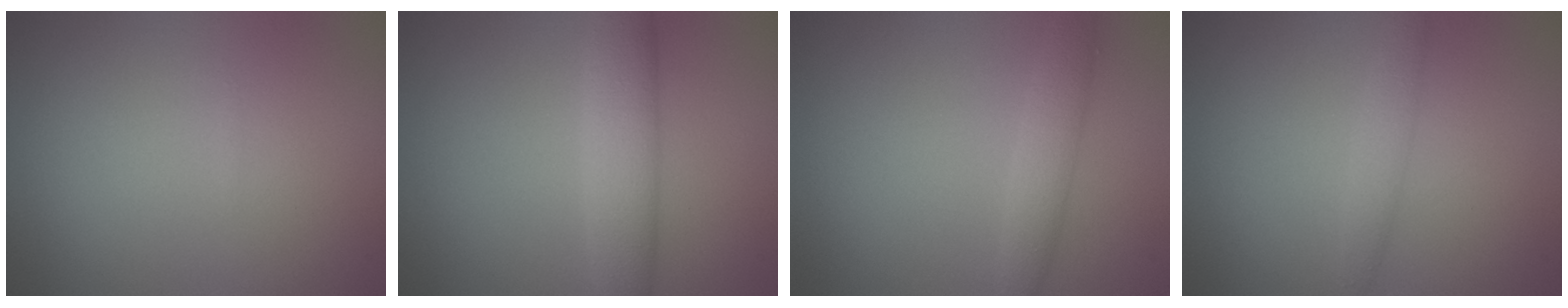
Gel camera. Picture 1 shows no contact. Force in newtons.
{"total": 4.4, "press": 4.4, "slide": 0.1}
{"total": 2.3, "press": 2.3, "slide": 0.0}
{"total": 1.7, "press": 1.7, "slide": 0.0}